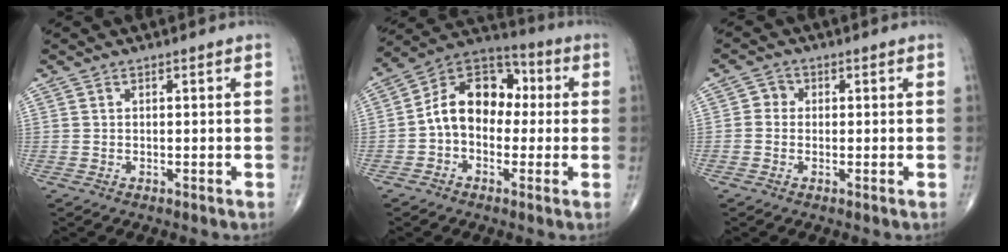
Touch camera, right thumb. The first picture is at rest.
{"total": 13.2, "force": [-0.2, 9.4, 9.3], "torque": [-0.122, 0.043, -0.020]}
{"total": 2.3, "force": [-0.1, 2.1, 0.9], "torque": [0.000, 0.007, -0.010]}